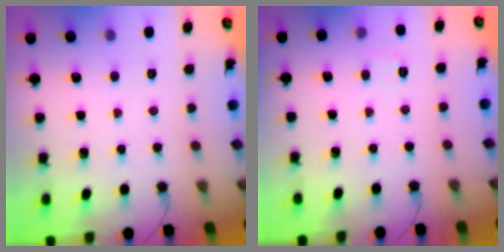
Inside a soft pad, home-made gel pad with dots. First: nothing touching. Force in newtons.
{"total": 4.9, "press": 4.7, "slide": 1.2}